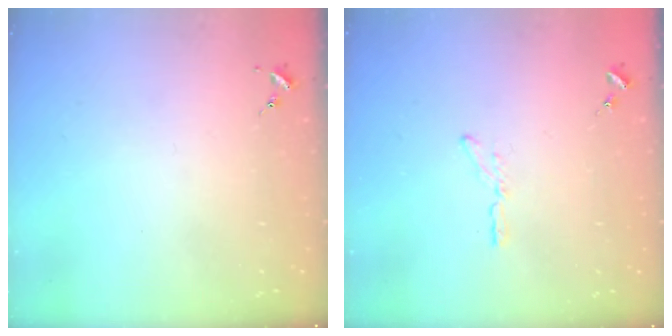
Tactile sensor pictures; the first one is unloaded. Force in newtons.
{"total": 3.7, "press": 3.7, "slide": 0.4}